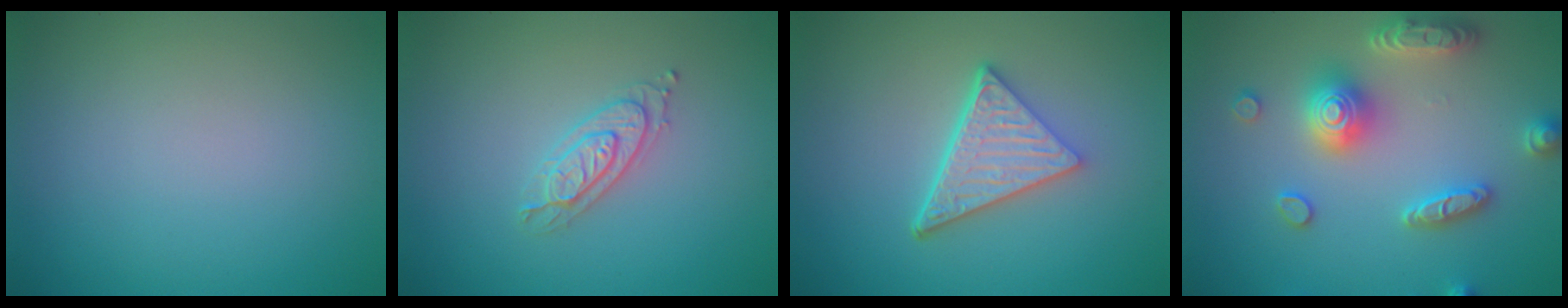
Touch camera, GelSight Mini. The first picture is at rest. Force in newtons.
{"total": 2.2, "press": 2.1, "slide": 0.5}
{"total": 5.3, "press": 3.7, "slide": 3.8}
{"total": 5.5, "press": 5.4, "slide": 0.9}